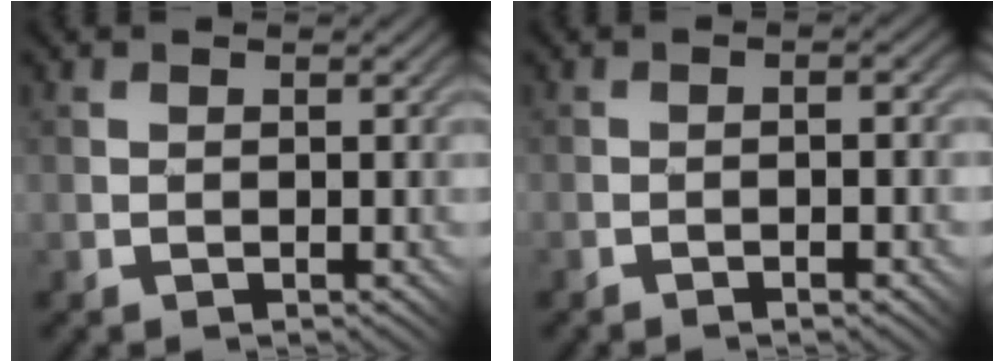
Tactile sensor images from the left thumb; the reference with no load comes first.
{"total": 4.0, "force": [-1.9, 0.9, 3.4], "torque": [-0.043, 0.004, -0.021]}